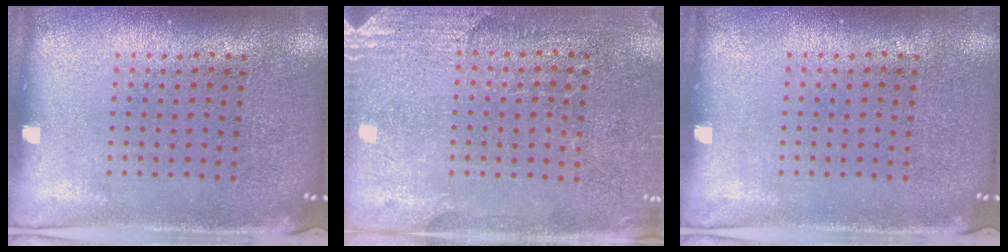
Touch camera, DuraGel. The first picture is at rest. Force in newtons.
{"total": 2.7, "press": 2.5, "slide": 0.9}
{"total": 0.0}